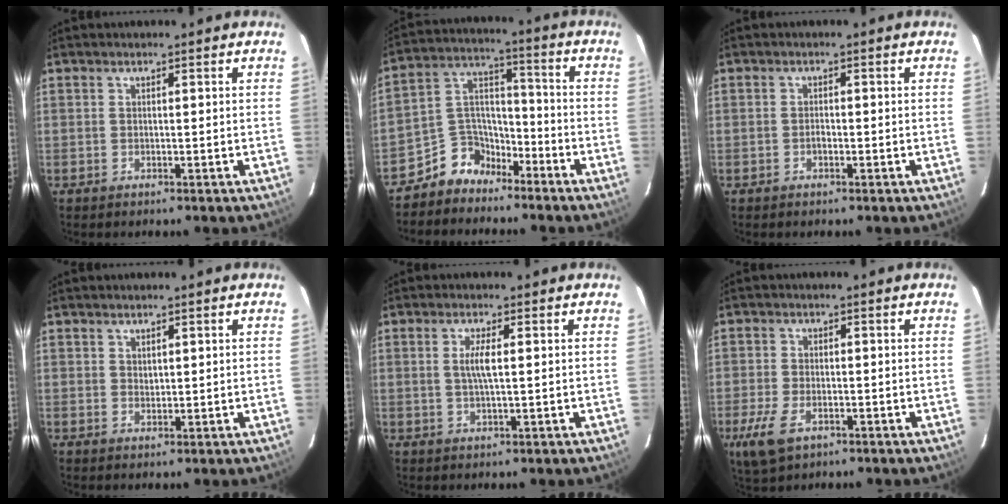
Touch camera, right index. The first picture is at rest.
{"total": 8.3, "force": [-6.2, 5.4, 1.3], "torque": [-0.035, 0.049, -0.123]}
{"total": 0.9, "force": [-0.5, 0.4, 0.6], "torque": [-0.011, 0.003, -0.009]}
{"total": 1.0, "force": [0.7, 0.7, 0.3], "torque": [-0.002, 0.002, 0.014]}
{"total": 3.1, "force": [0.3, 0.3, 3.1], "torque": [-0.061, -0.001, 0.007]}
{"total": 7.3, "force": [-3.6, 3.8, 5.0], "torque": [-0.127, -0.016, -0.066]}